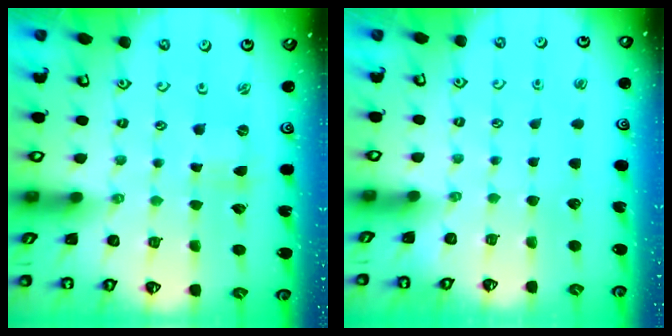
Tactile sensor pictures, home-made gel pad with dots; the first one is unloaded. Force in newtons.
{"total": 0.0}